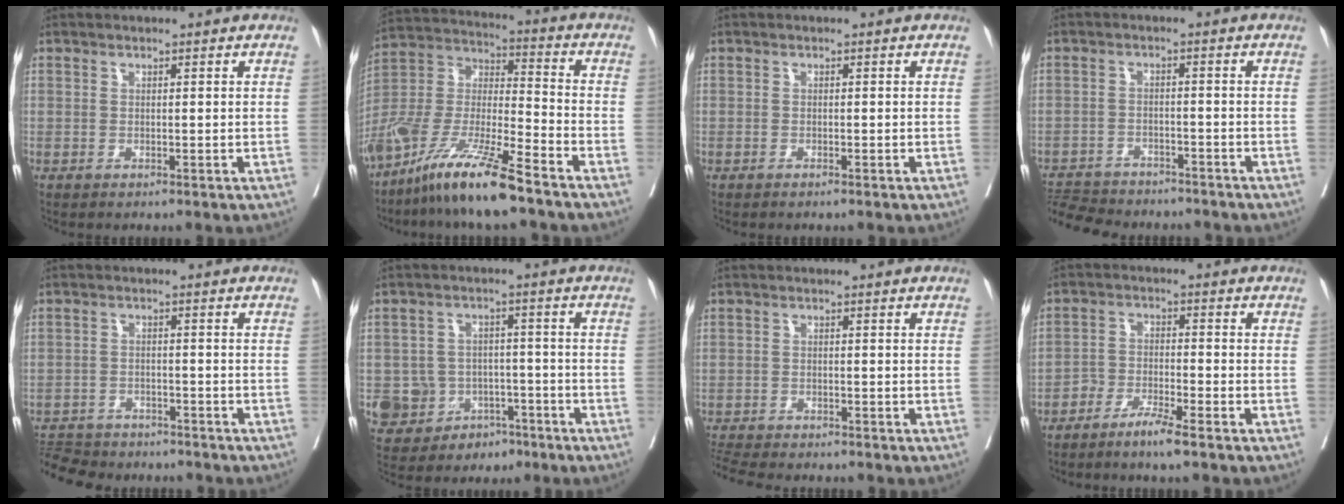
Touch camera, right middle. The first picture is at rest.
{"total": 16.7, "force": [-11.8, 1.5, 11.7], "torque": [-0.255, -0.032, -0.228]}
{"total": 0.7, "force": [-0.6, 0.0, 0.4], "torque": [-0.010, -0.001, -0.009]}
{"total": 12.0, "force": [-11.1, 3.1, 3.5], "torque": [-0.076, 0.001, -0.160]}
{"total": 10.9, "force": [-10.0, 3.3, 3.0], "torque": [-0.065, 0.000, -0.145]}
{"total": 7.7, "force": [-3.7, 6.7, 1.2], "torque": [-0.019, 0.015, -0.047]}
{"total": 8.2, "force": [-7.6, 0.8, 3.1], "torque": [-0.049, -0.011, -0.122]}
{"total": 4.4, "force": [-3.5, 0.2, 2.7], "torque": [-0.049, -0.004, -0.072]}